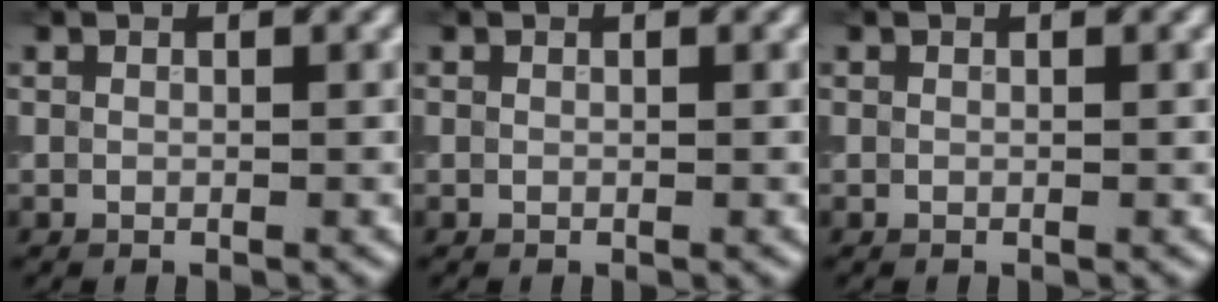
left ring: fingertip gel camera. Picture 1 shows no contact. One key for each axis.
{"total": 0.0}
{"total": 0.0}